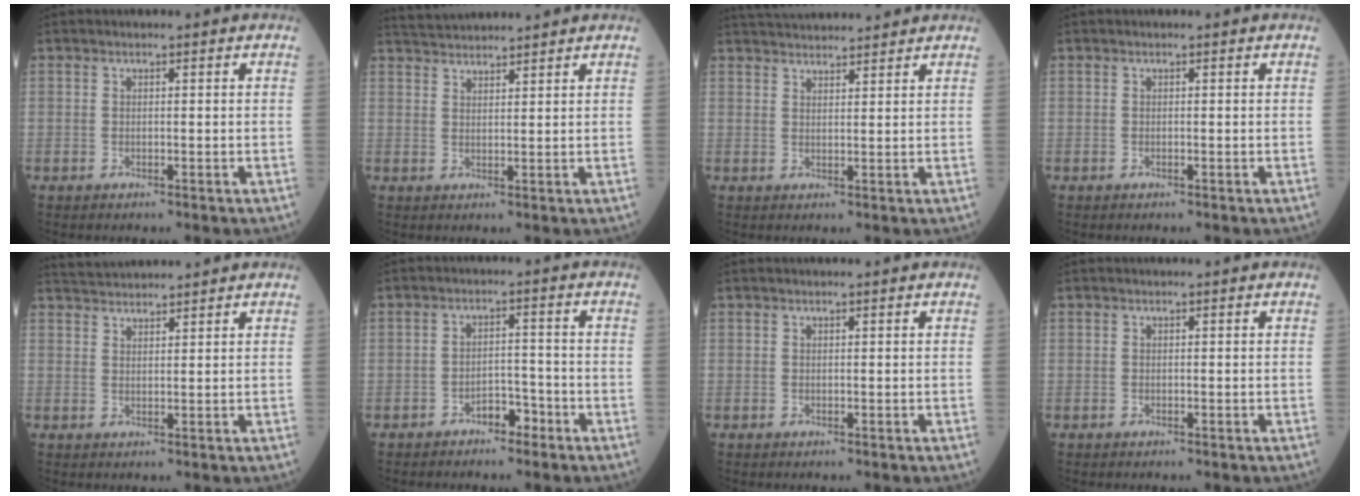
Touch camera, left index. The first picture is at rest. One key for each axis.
{"total": 5.3, "fx": 5.2, "fy": -0.1, "fz": 1.0, "tx": -0.023, "ty": 0.035, "tz": 0.091}
{"total": 8.5, "fx": 8.1, "fy": 0.9, "fz": 2.3, "tx": -0.040, "ty": 0.033, "tz": 0.122}
{"total": 0.0}
{"total": 4.7, "fx": 4.7, "fy": -0.1, "fz": 0.8, "tx": -0.018, "ty": 0.034, "tz": 0.084}
{"total": 3.4, "fx": -2.5, "fy": 1.5, "fz": 1.8, "tx": -0.024, "ty": 0.007, "tz": -0.042}
{"total": 0.0}
{"total": 0.0}